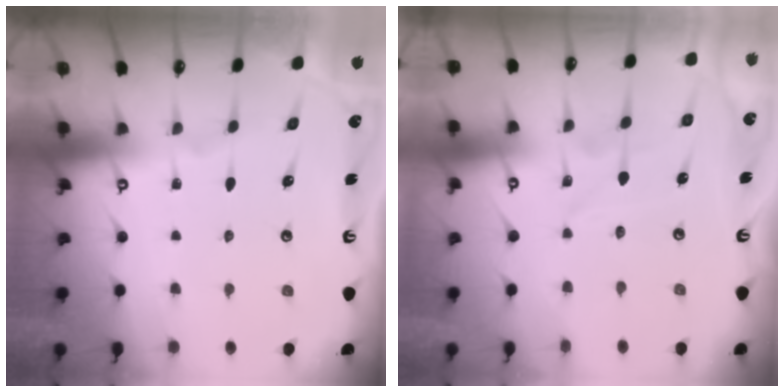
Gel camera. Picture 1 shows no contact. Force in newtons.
{"total": 0.8, "press": 0.8, "slide": 0.1}